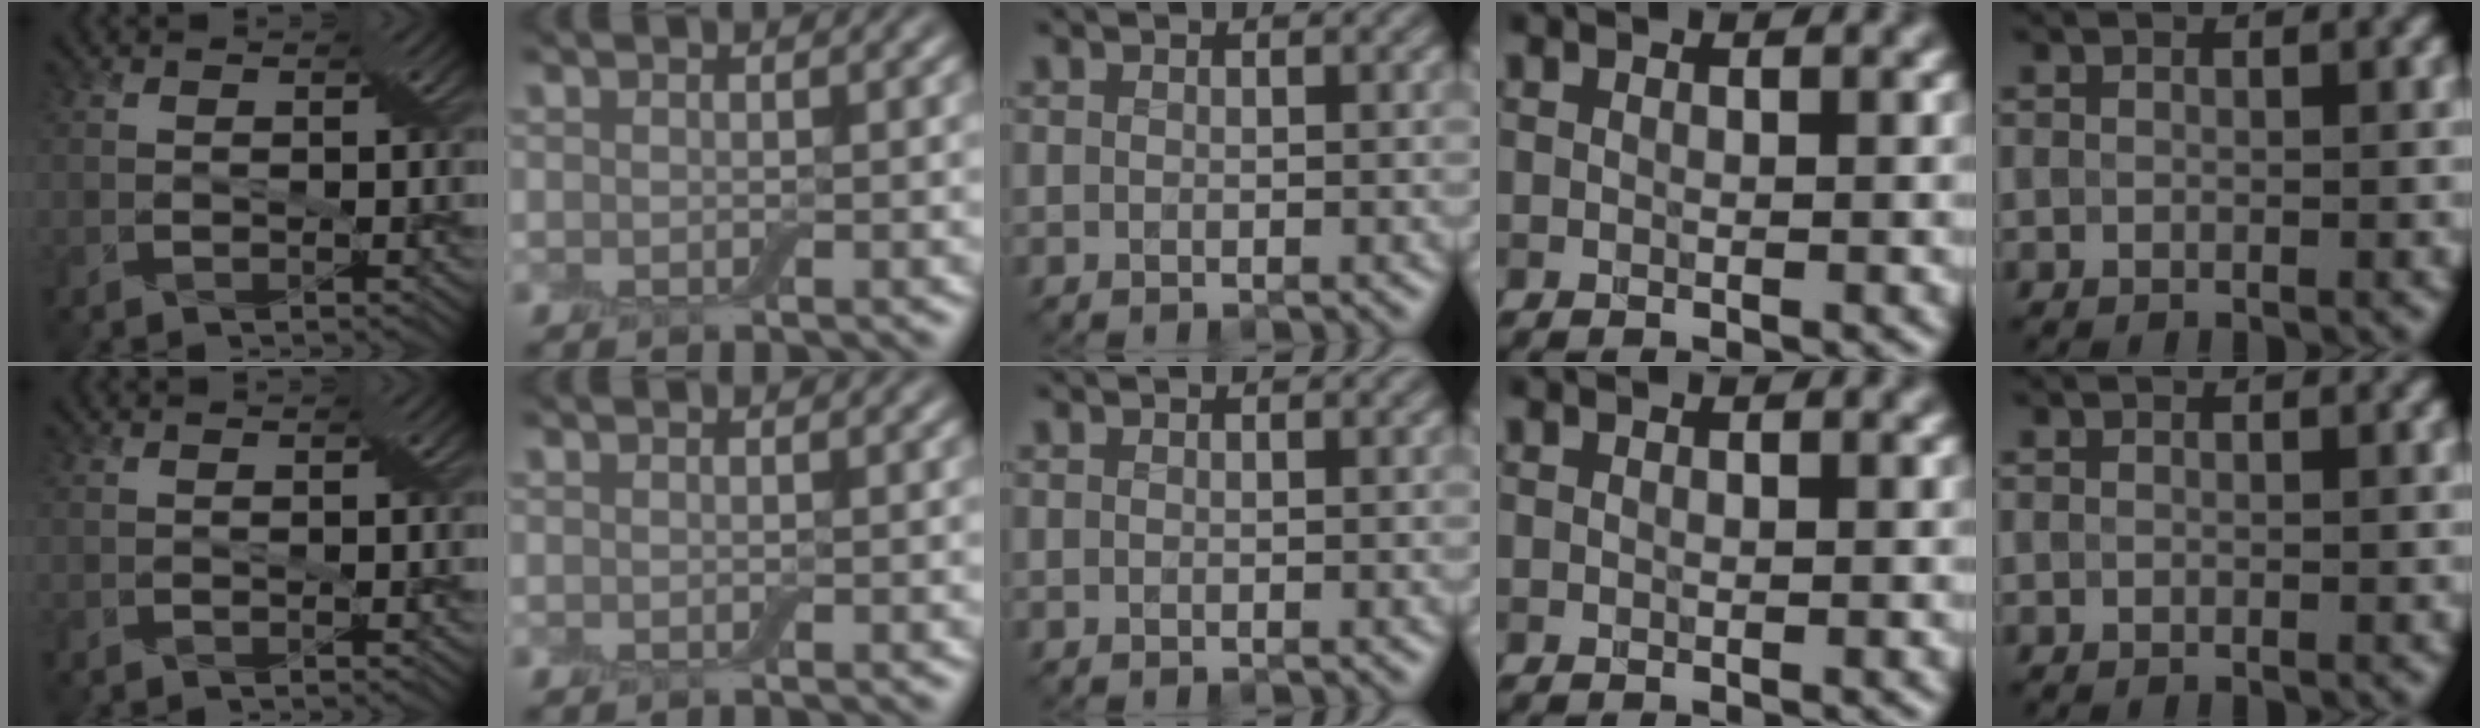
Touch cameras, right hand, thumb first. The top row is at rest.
{}